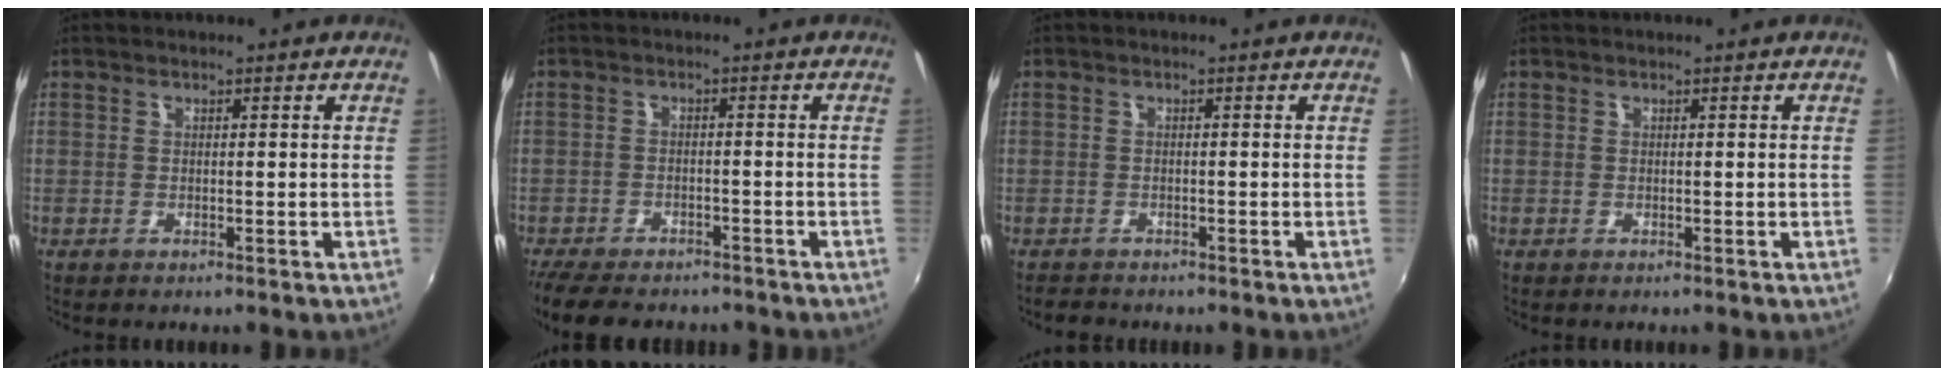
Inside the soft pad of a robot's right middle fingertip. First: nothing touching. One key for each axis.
{"total": 11.1, "fx": -9.3, "fy": 3.9, "fz": 4.8, "tx": -0.117, "ty": -0.024, "tz": -0.149}
{"total": 1.9, "fx": -1.8, "fy": 0.6, "fz": 0.2, "tx": -0.013, "ty": -0.003, "tz": -0.034}
{"total": 0.0}